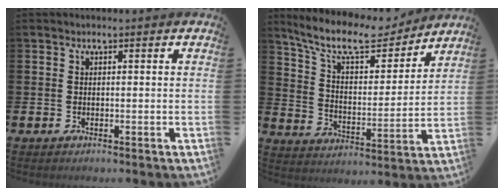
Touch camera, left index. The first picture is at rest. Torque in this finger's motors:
{"motor_torque": [1.08, -1.06, 0.22, 0.11]}